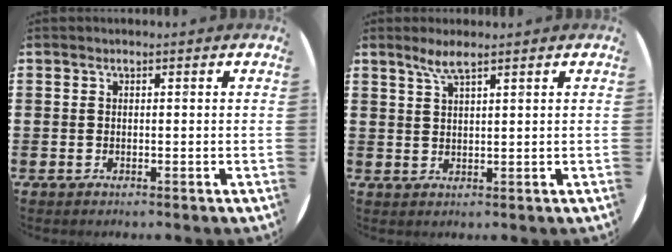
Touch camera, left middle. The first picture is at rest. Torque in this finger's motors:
{"motor_torque": [0.41, -0.32, 0.07, 0.05]}